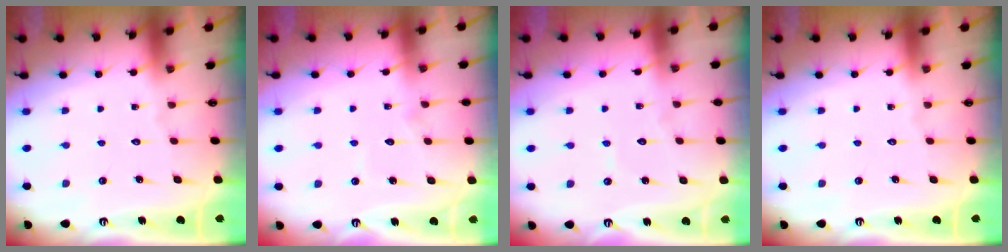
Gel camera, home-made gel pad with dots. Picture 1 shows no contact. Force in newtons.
{"total": 7.0, "press": 7.0, "slide": 0.5}
{"total": 3.3, "press": 3.3, "slide": 0.1}
{"total": 0.0}